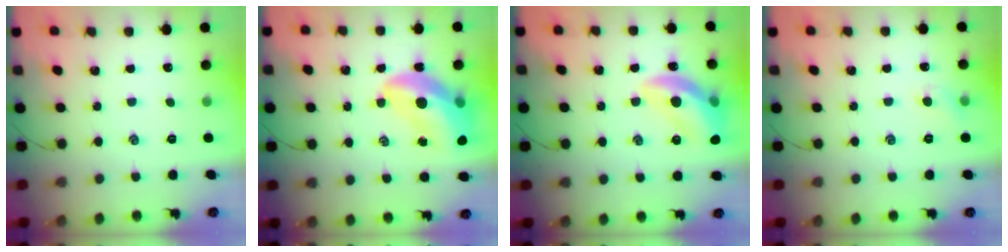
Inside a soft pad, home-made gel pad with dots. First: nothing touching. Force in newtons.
{"total": 16.2, "press": 15.6, "slide": 4.5}
{"total": 13.7, "press": 13.6, "slide": 1.5}
{"total": 4.9, "press": 4.7, "slide": 1.2}